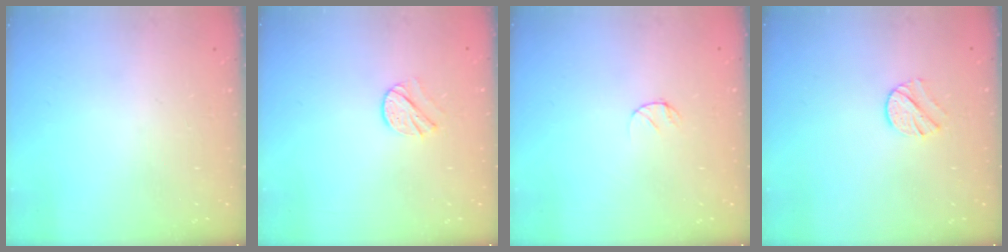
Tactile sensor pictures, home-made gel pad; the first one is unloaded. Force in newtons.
{"total": 7.4, "press": 7.4, "slide": 0.6}
{"total": 3.9, "press": 3.9, "slide": 0.4}
{"total": 8.2, "press": 8.1, "slide": 0.7}